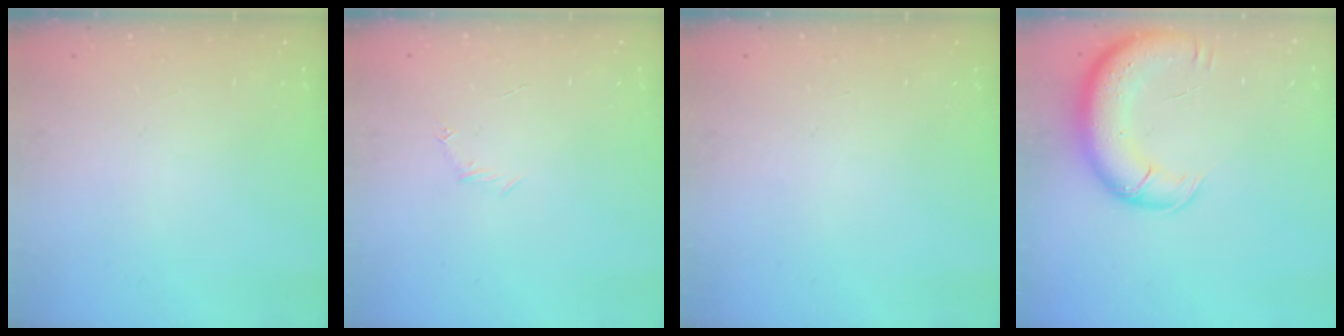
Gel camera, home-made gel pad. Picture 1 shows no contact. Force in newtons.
{"total": 3.9, "press": 3.7, "slide": 1.0}
{"total": 0.0}
{"total": 13.2, "press": 12.8, "slide": 3.3}